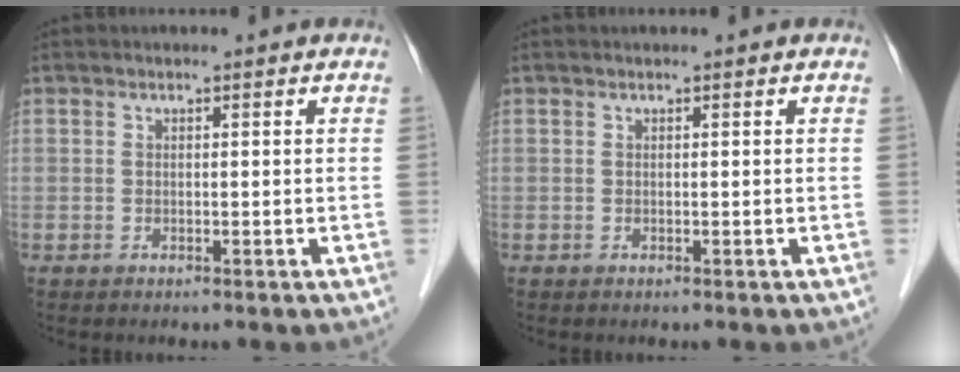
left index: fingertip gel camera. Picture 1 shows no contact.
{"total": 0.0}